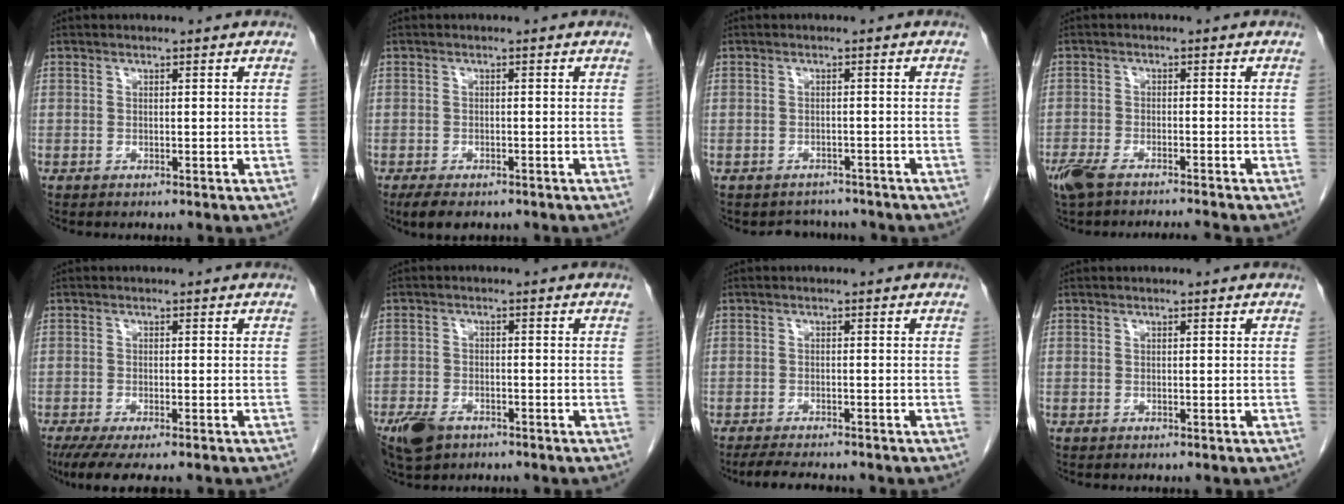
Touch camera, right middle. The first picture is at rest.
{"total": 4.5, "force": [-3.3, 1.9, 2.3], "torque": [-0.039, -0.008, -0.047]}
{"total": 3.7, "force": [-3.3, 1.8, -0.3], "torque": [0.004, 0.006, -0.045]}
{"total": 7.2, "force": [-6.3, 0.7, 3.5], "torque": [-0.064, -0.011, -0.107]}
{"total": 7.9, "force": [-6.3, 1.3, 4.6], "torque": [-0.065, -0.016, -0.098]}
{"total": 6.5, "force": [-4.3, 3.5, 3.3], "torque": [-0.064, -0.006, -0.073]}
{"total": 6.0, "force": [-5.3, 1.1, 2.6], "torque": [-0.040, -0.012, -0.080]}
{"total": 0.0}